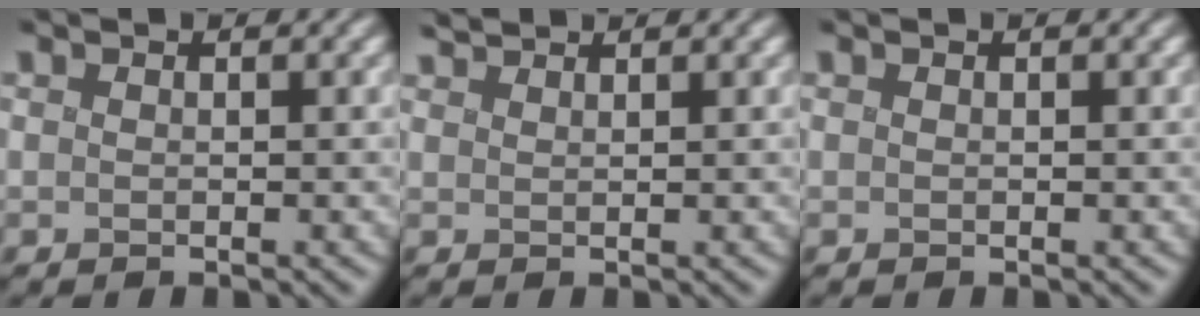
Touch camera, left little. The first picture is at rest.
{"total": 2.0, "force": [1.9, 0.3, 0.5], "torque": [-0.007, 0.010, 0.027]}
{"total": 0.0}